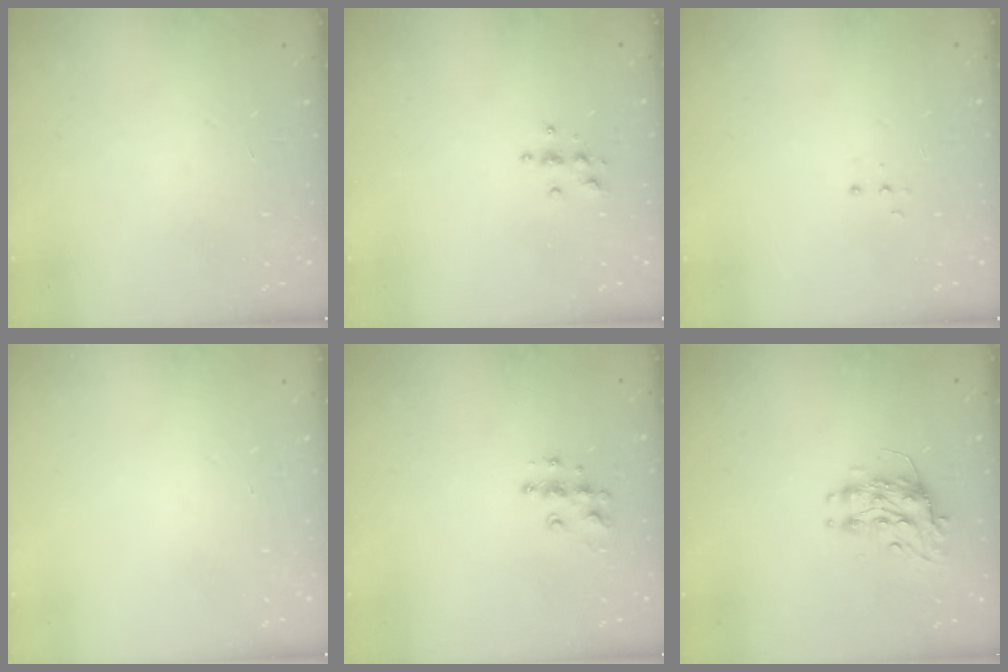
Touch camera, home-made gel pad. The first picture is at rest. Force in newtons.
{"total": 3.6, "press": 3.6, "slide": 0.4}
{"total": 3.1, "press": 3.0, "slide": 0.8}
{"total": 0.0}
{"total": 8.7, "press": 8.7, "slide": 0.5}
{"total": 8.3, "press": 8.2, "slide": 0.6}